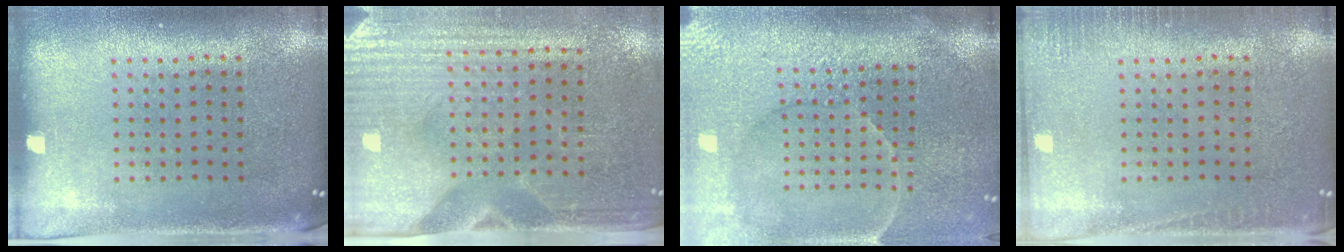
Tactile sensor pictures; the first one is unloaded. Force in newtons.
{"total": 3.4, "press": 3.1, "slide": 1.4}
{"total": 4.3, "press": 3.9, "slide": 1.9}
{"total": 1.6, "press": 1.6, "slide": 0.4}